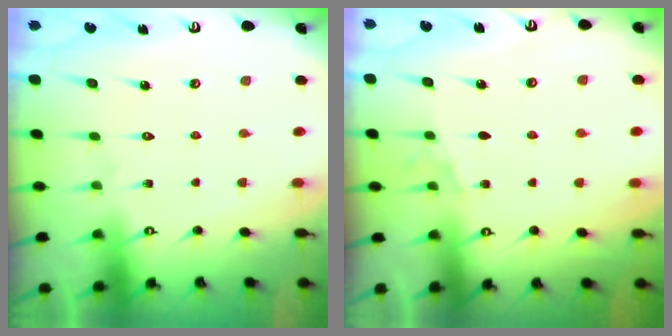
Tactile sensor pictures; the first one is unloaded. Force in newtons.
{"total": 4.3, "press": 3.6, "slide": 2.4}